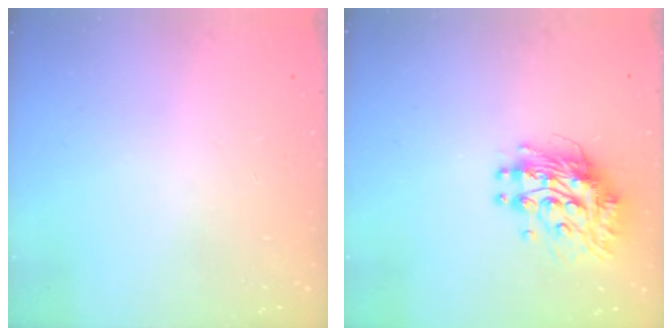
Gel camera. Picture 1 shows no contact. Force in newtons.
{"total": 11.5, "press": 11.5, "slide": 1.0}